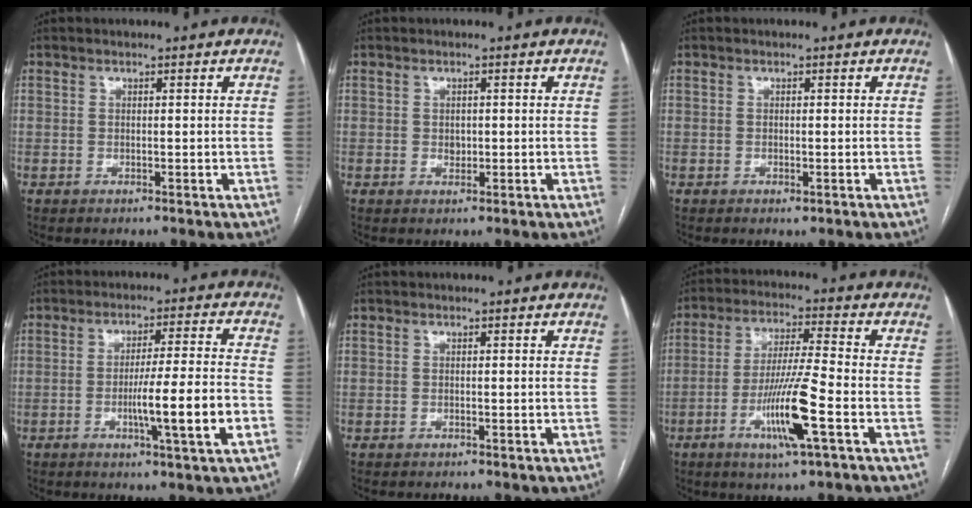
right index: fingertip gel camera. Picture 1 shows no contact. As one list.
[{"total": 1.2, "force": [0.0, 1.0, 0.8], "torque": [-0.011, 0.001, 0.002]}, {"total": 0.7, "force": [-0.4, 0.3, 0.5], "torque": [-0.006, -0.001, -0.003]}, {"total": 12.2, "force": [-3.7, -0.8, 11.6], "torque": [-0.195, -0.007, -0.063]}, {"total": 0.7, "force": [-0.6, 0.4, 0.2], "torque": [-0.006, 0.000, -0.007]}, {"total": 11.3, "force": [-4.2, -0.1, 10.5], "torque": [-0.204, -0.012, -0.080]}]